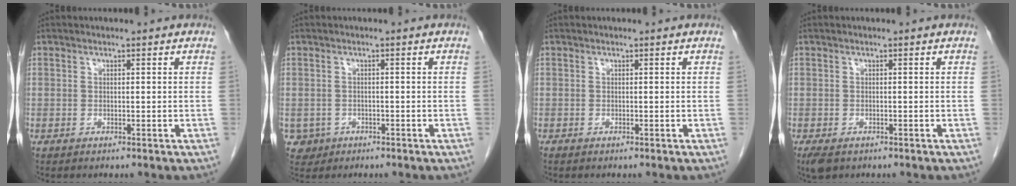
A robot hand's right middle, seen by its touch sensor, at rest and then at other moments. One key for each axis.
{"total": 2.8, "fx": -1.3, "fy": 2.4, "fz": 0.1, "tx": 0.000, "ty": 0.008, "tz": -0.019}
{"total": 0.0}
{"total": 3.0, "fx": -1.9, "fy": 1.6, "fz": 1.6, "tx": -0.032, "ty": -0.007, "tz": -0.028}